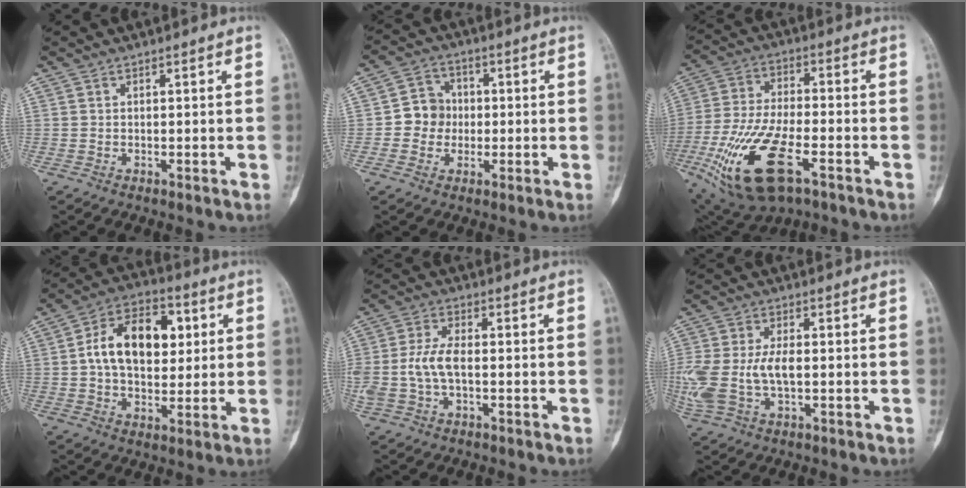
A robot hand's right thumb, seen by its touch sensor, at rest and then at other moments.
{"total": 6.5, "force": [-0.5, 6.1, 2.3], "torque": [-0.004, 0.013, -0.020]}
{"total": 20.4, "force": [-8.7, 8.5, 16.4], "torque": [-0.351, 0.005, -0.148]}
{"total": 15.3, "force": [2.5, 9.7, 11.5], "torque": [-0.157, 0.013, 0.033]}
{"total": 6.9, "force": [-0.8, 3.6, 5.9], "torque": [-0.143, 0.021, -0.014]}
{"total": 12.1, "force": [-1.0, 6.7, 10.1], "torque": [-0.250, 0.008, -0.011]}